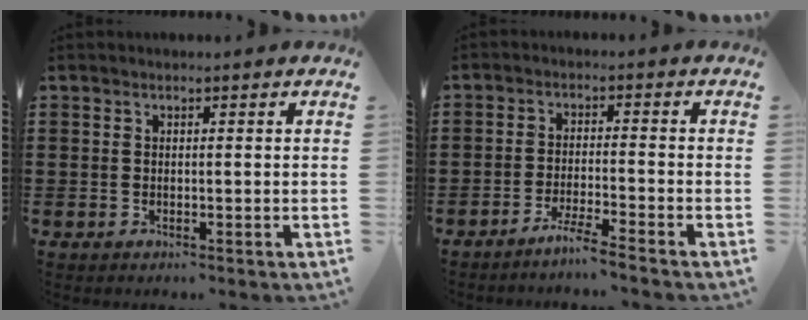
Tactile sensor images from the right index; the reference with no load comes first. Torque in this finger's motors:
{"motor_torque": [0.21, 0.24, 0.00, 0.05]}